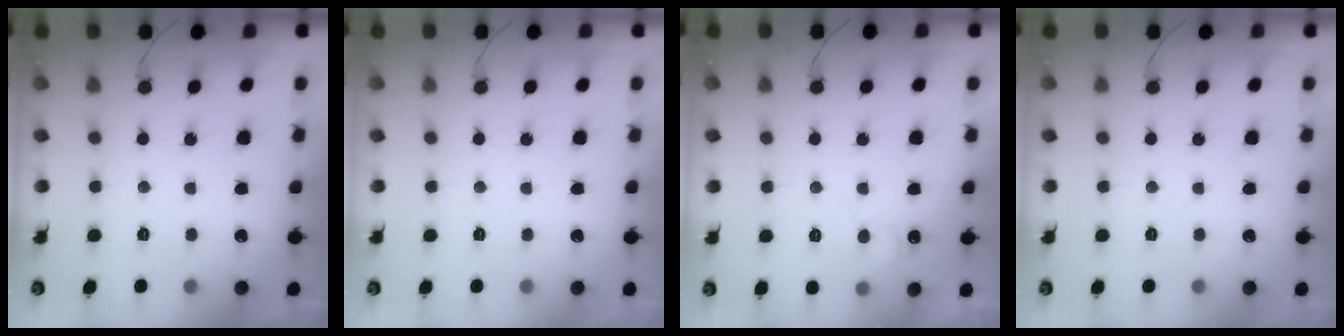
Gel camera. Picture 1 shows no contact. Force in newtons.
{"total": 0.0}
{"total": 4.4, "press": 4.4, "slide": 0.4}
{"total": 0.0}